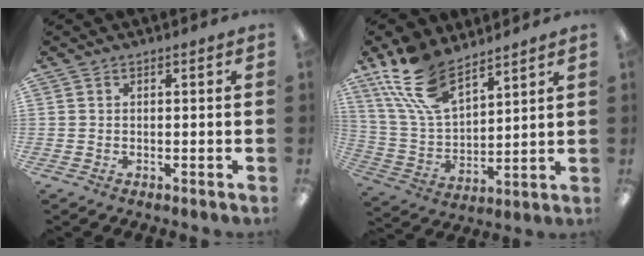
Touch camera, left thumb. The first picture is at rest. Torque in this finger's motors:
{"motor_torque": [0.76, 0.42, 1.48, -1.34, 0.58]}